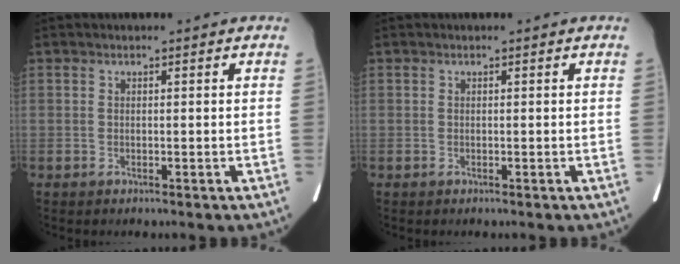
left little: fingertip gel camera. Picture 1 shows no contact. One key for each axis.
{"total": 0.0}